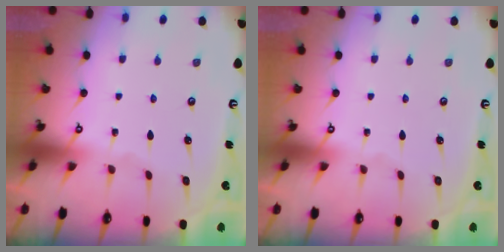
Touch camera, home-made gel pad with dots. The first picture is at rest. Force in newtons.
{"total": 0.0}